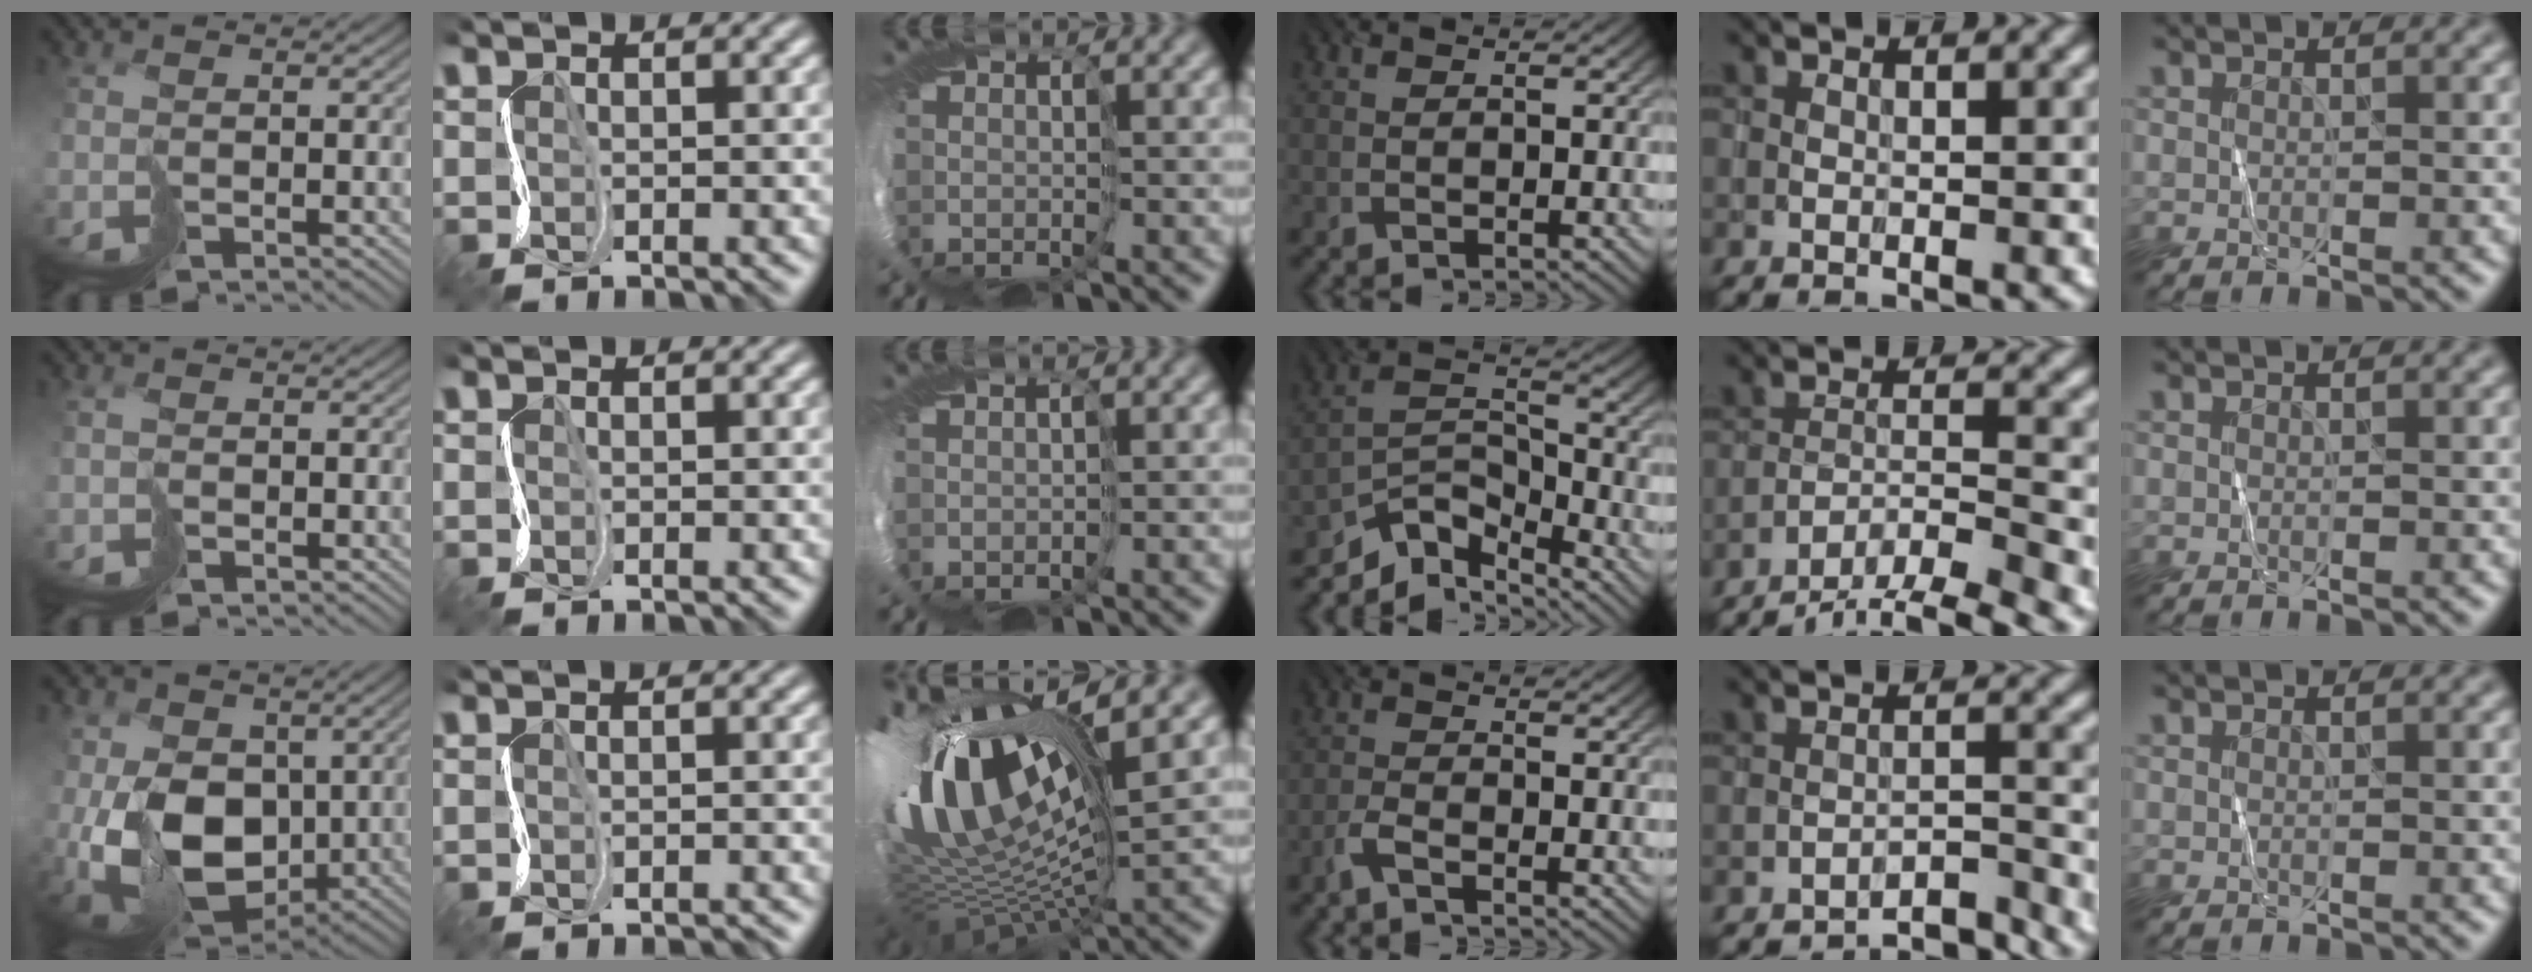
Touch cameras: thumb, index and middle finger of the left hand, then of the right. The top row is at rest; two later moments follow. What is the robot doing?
{"motion": "cut", "object": "tape"}